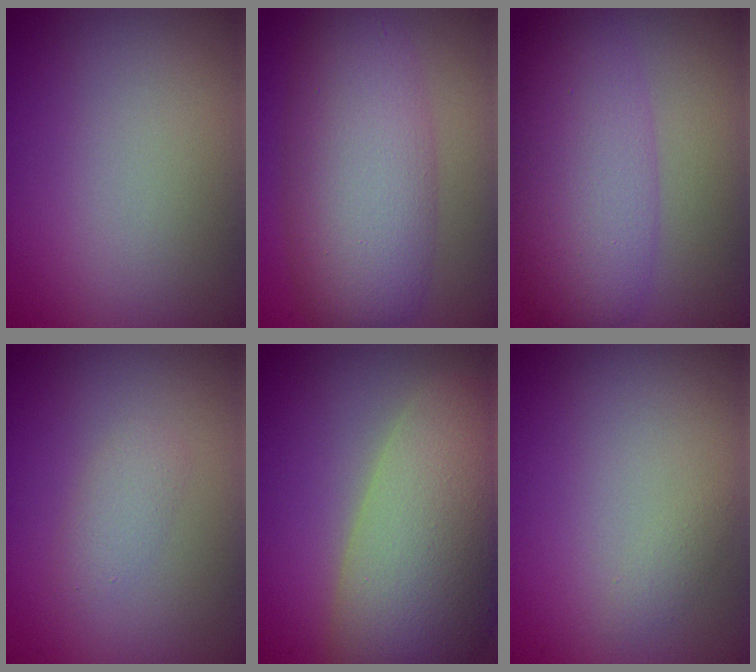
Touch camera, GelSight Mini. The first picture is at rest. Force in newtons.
{"total": 7.9, "press": 7.9, "slide": 0.4}
{"total": 6.7, "press": 6.7, "slide": 0.1}
{"total": 1.3, "press": 1.3, "slide": 0.0}
{"total": 10.4, "press": 10.4, "slide": 1.0}
{"total": 0.6, "press": 0.6, "slide": 0.1}